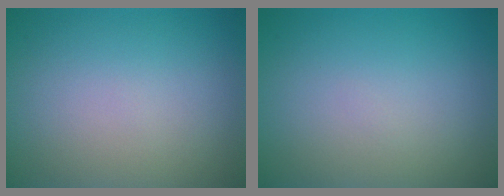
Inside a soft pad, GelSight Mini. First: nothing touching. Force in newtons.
{"total": 0.0}